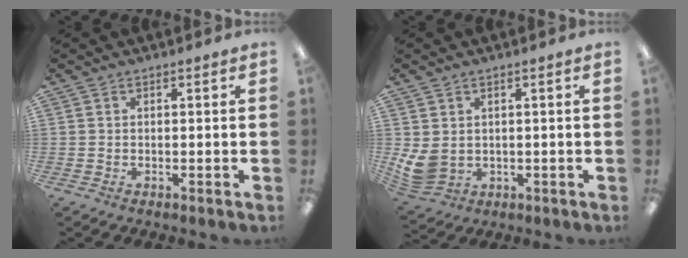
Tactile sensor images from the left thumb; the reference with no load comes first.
{"total": 5.7, "force": [1.2, 4.4, 3.3], "torque": [-0.090, -0.008, 0.026]}